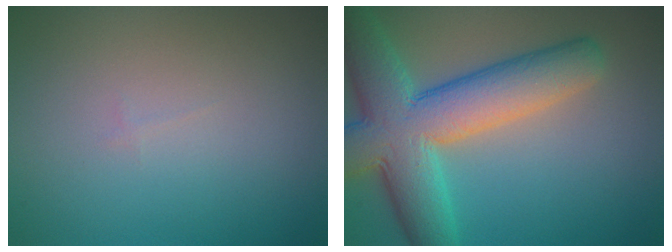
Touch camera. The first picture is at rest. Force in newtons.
{"total": 10.4, "press": 10.4, "slide": 0.4}